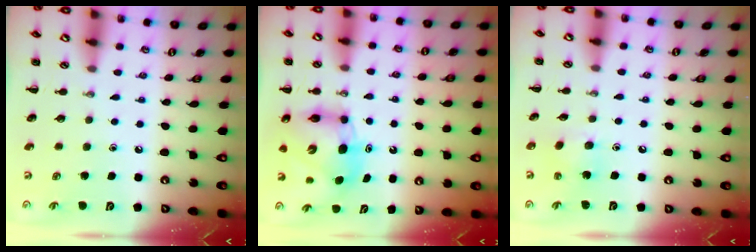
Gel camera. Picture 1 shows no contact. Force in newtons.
{"total": 9.1, "press": 8.7, "slide": 2.6}
{"total": 5.5, "press": 5.3, "slide": 1.3}